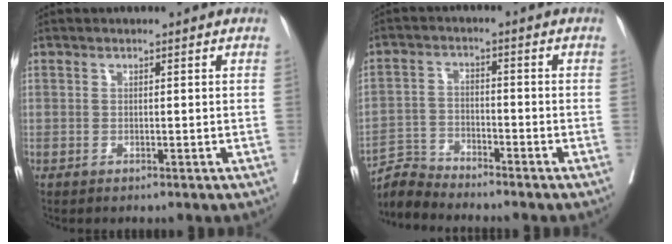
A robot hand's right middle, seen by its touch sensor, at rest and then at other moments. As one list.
[{"total": 4.9, "force": [-4.7, -0.3, -1.1], "torque": [0.014, -0.008, -0.093]}]